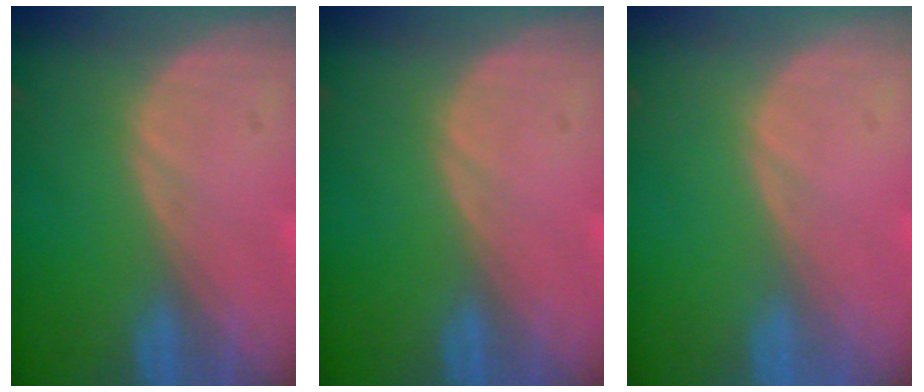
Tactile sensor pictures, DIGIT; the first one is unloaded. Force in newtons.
{"total": 0.0}
{"total": 0.0}